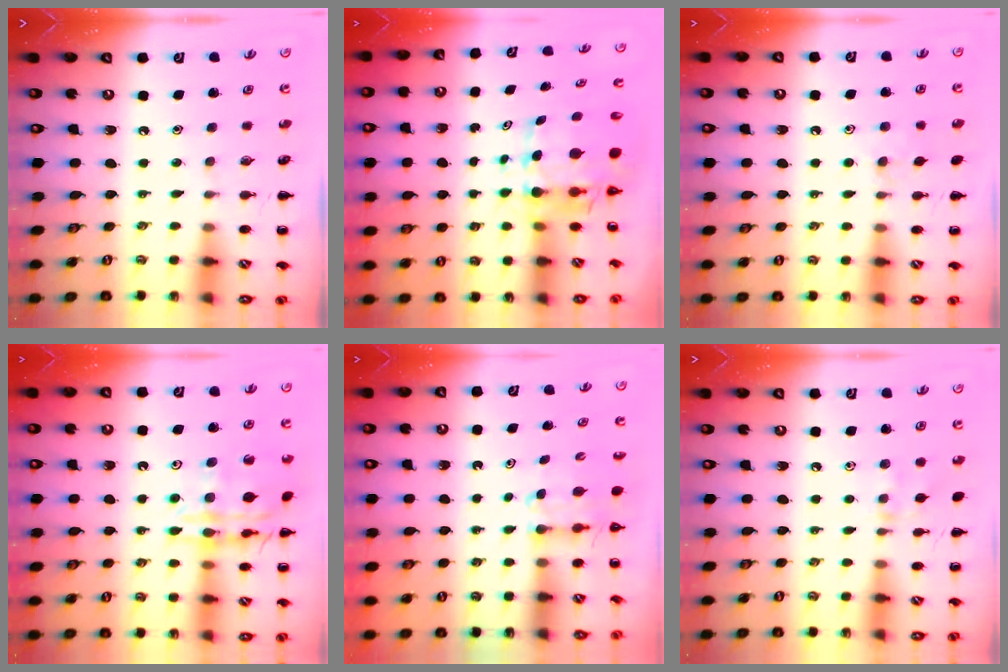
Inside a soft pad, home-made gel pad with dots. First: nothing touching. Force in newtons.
{"total": 7.8, "press": 7.3, "slide": 2.7}
{"total": 5.5, "press": 5.1, "slide": 1.9}
{"total": 15.9, "press": 15.8, "slide": 1.6}
{"total": 2.7, "press": 2.5, "slide": 1.1}
{"total": 7.0, "press": 6.9, "slide": 1.3}